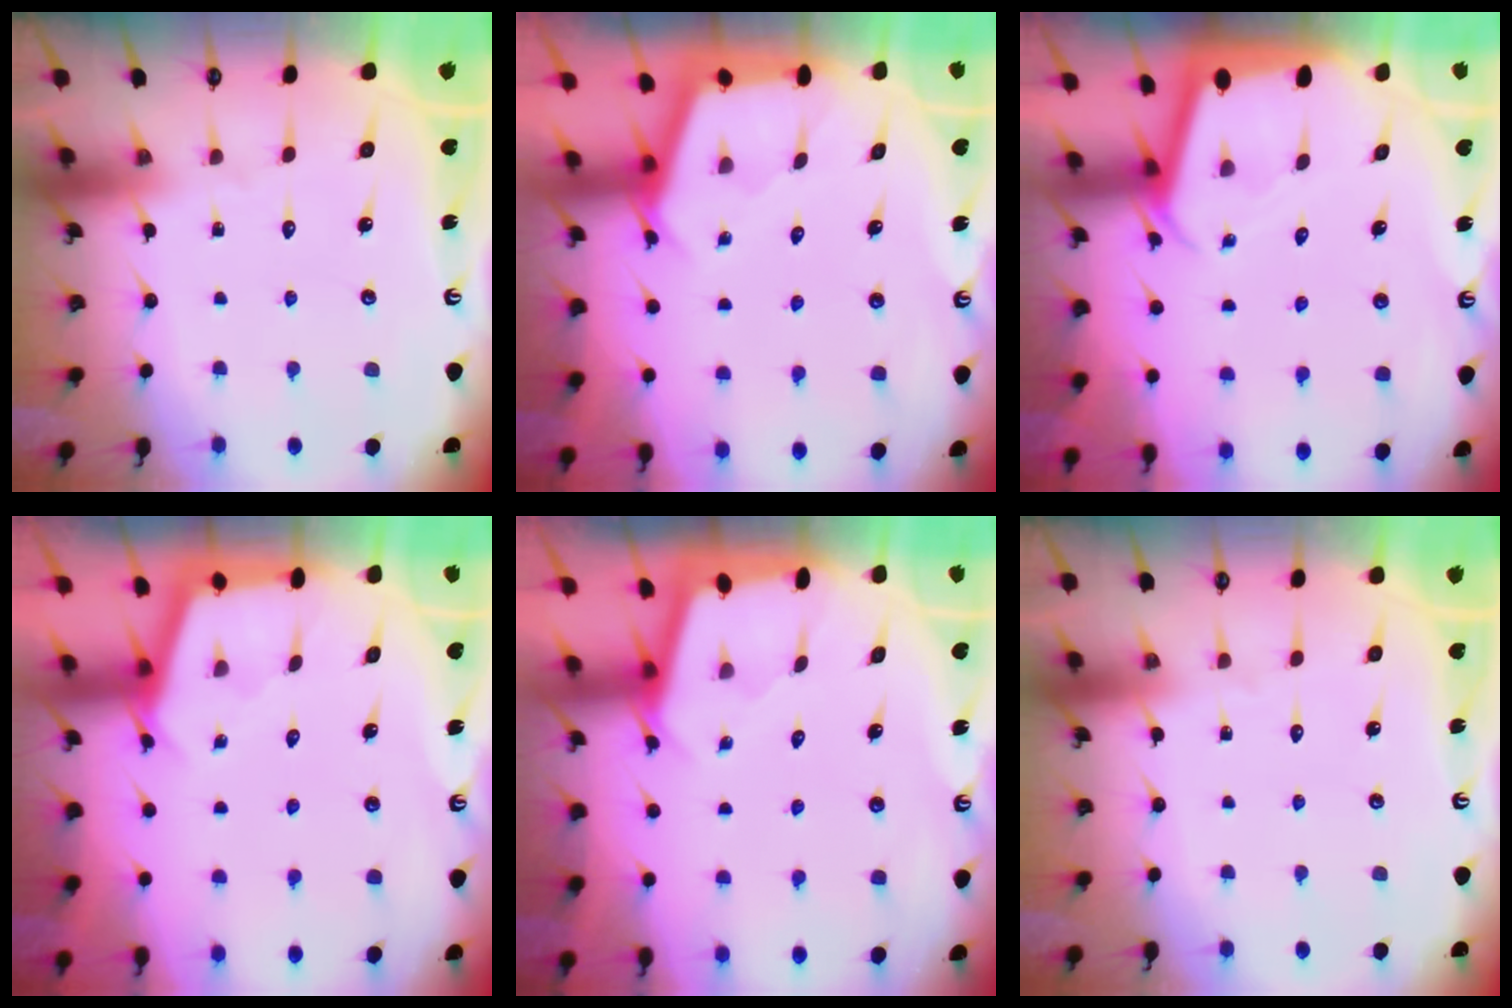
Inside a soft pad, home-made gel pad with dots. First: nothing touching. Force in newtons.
{"total": 2.6, "press": 2.6, "slide": 0.3}
{"total": 2.0, "press": 2.0, "slide": 0.2}
{"total": 2.9, "press": 2.9, "slide": 0.3}
{"total": 1.9, "press": 1.9, "slide": 0.1}
{"total": 0.0}